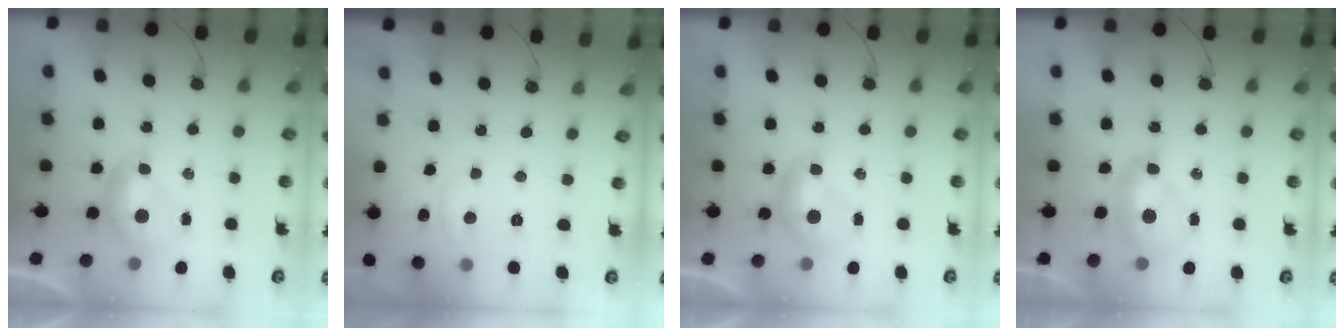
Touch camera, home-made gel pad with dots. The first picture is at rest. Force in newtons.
{"total": 1.5, "press": 1.5, "slide": 0.4}
{"total": 0.0}
{"total": 2.1, "press": 2.0, "slide": 0.7}